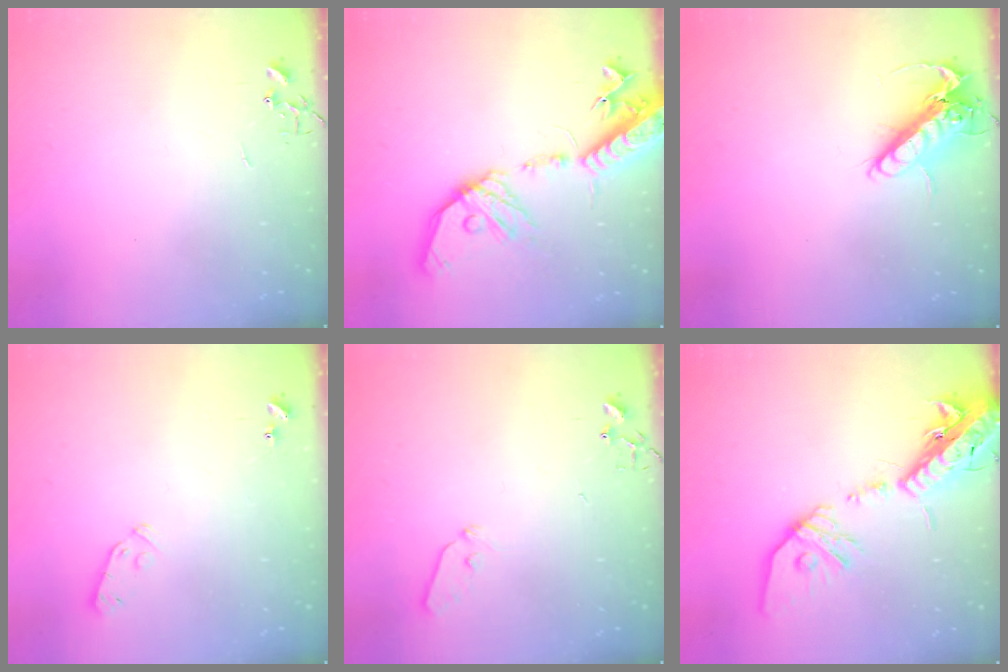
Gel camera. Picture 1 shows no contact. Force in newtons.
{"total": 20.1, "press": 19.7, "slide": 3.7}
{"total": 14.2, "press": 14.0, "slide": 2.2}
{"total": 5.3, "press": 5.3, "slide": 0.7}
{"total": 5.0, "press": 5.0, "slide": 0.6}
{"total": 21.0, "press": 20.6, "slide": 4.1}